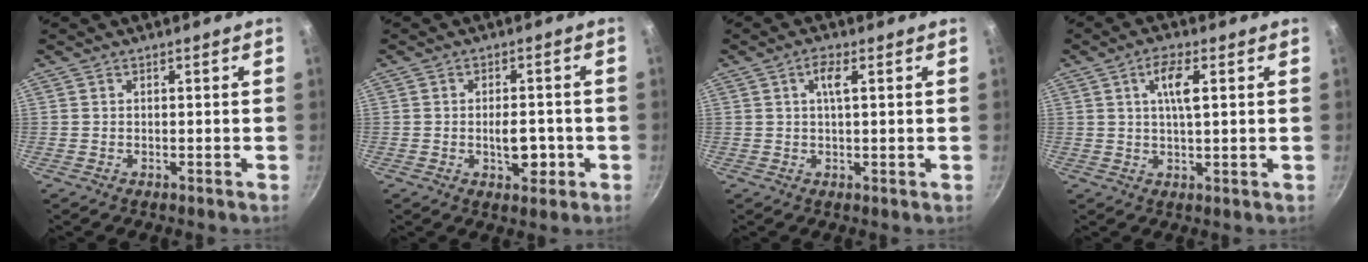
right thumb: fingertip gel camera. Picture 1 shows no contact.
{"total": 6.0, "force": [-1.4, 3.2, 4.8], "torque": [-0.045, 0.006, -0.019]}
{"total": 3.4, "force": [1.0, 0.8, 3.2], "torque": [-0.061, 0.002, 0.018]}
{"total": 5.9, "force": [1.7, 1.7, 5.4], "torque": [-0.100, 0.001, 0.031]}